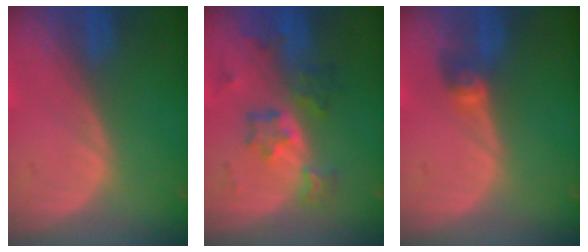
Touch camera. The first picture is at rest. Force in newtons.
{"total": 7.1, "press": 6.5, "slide": 2.9}
{"total": 2.7, "press": 2.6, "slide": 0.5}